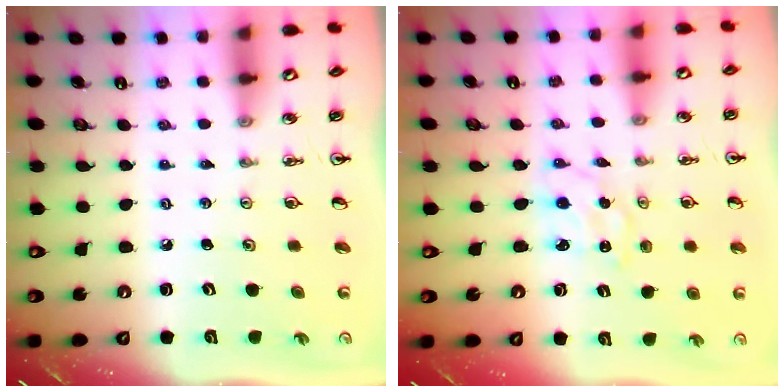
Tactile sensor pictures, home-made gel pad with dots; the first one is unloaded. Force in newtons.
{"total": 1.7, "press": 1.7, "slide": 0.3}